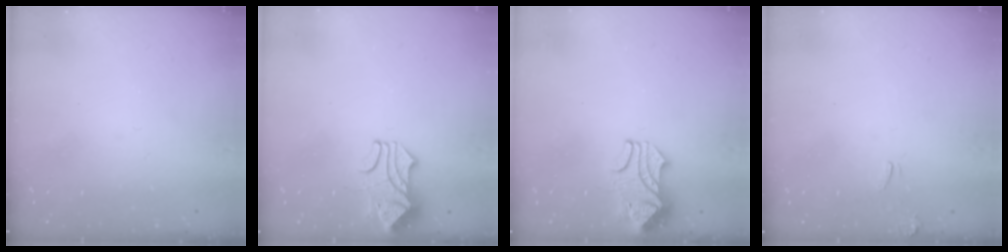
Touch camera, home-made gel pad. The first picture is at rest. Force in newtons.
{"total": 1.7, "press": 1.3, "slide": 1.1}
{"total": 2.2, "press": 2.0, "slide": 1.0}
{"total": 2.6, "press": 2.5, "slide": 0.2}